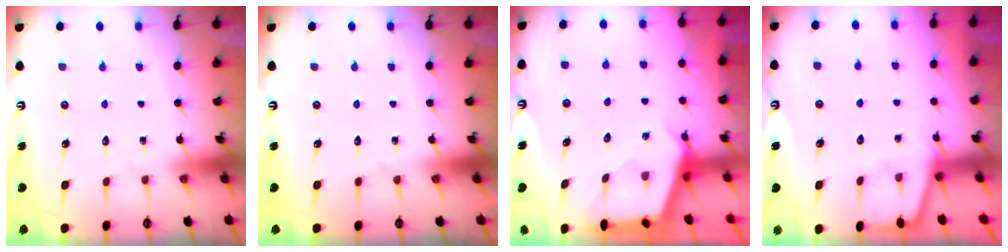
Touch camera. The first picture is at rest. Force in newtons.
{"total": 0.0}
{"total": 3.2, "press": 3.2, "slide": 0.3}
{"total": 2.3, "press": 2.3, "slide": 0.4}